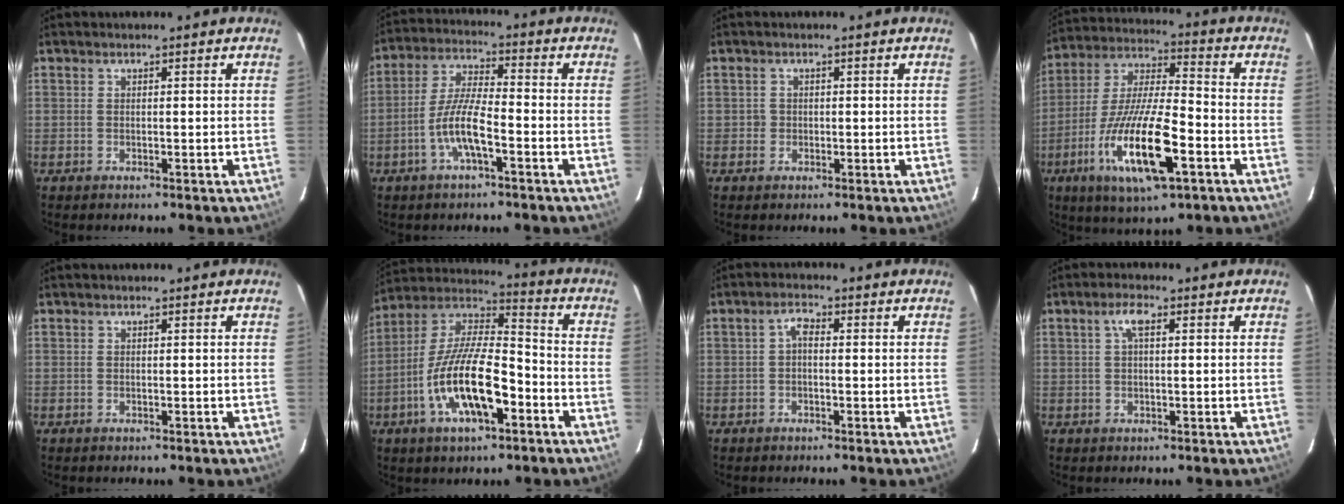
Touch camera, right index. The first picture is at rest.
{"total": 8.1, "force": [-3.6, 1.5, 7.1], "torque": [-0.148, 0.004, -0.069]}
{"total": 1.2, "force": [-0.3, 1.2, 0.0], "torque": [0.003, 0.003, -0.004]}
{"total": 18.9, "force": [-7.9, 4.6, 16.5], "torque": [-0.337, -0.029, -0.146]}
{"total": 0.0}
{"total": 17.3, "force": [-6.7, 6.1, 14.7], "torque": [-0.293, -0.007, -0.127]}
{"total": 1.7, "force": [-0.3, 0.7, 1.6], "torque": [-0.034, 0.008, -0.006]}
{"total": 2.8, "force": [0.9, 0.5, 2.5], "torque": [-0.053, 0.008, 0.017]}